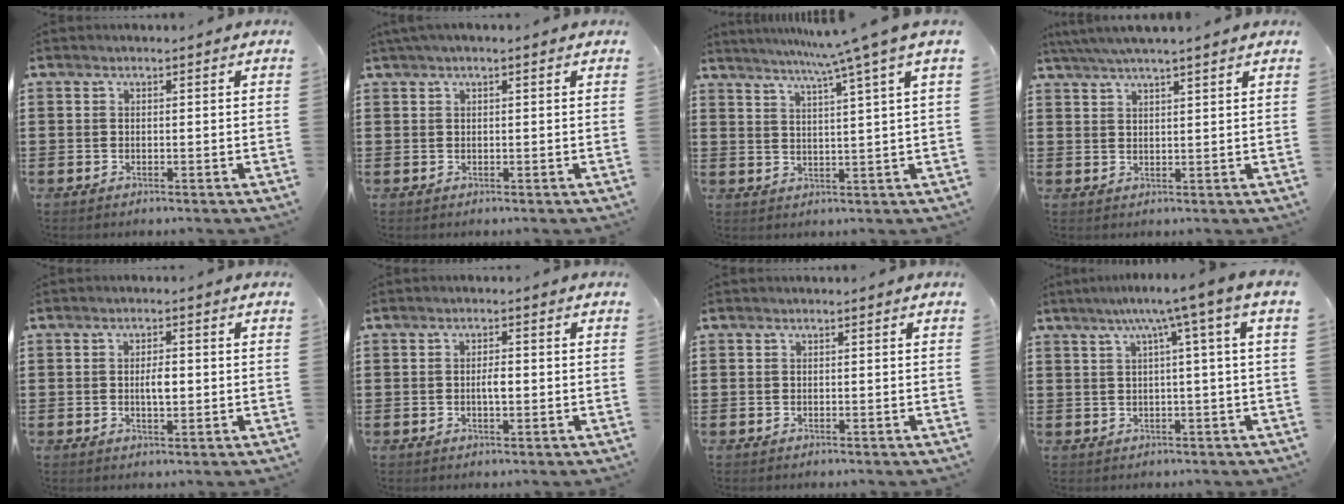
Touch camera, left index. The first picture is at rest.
{"total": 0.9, "force": [0.4, 0.1, 0.9], "torque": [-0.017, 0.001, 0.007]}
{"total": 6.3, "force": [4.4, -1.7, 4.1], "torque": [-0.090, -0.023, 0.069]}
{"total": 3.8, "force": [3.3, -0.2, 1.8], "torque": [-0.043, -0.003, 0.060]}
{"total": 2.9, "force": [0.0, 1.1, 2.7], "torque": [-0.045, -0.002, -0.004]}
{"total": 2.3, "force": [-0.2, 0.8, 2.2], "torque": [-0.043, 0.002, -0.005]}
{"total": 0.0}
{"total": 5.1, "force": [1.4, -0.9, 4.8], "torque": [-0.095, -0.003, 0.014]}